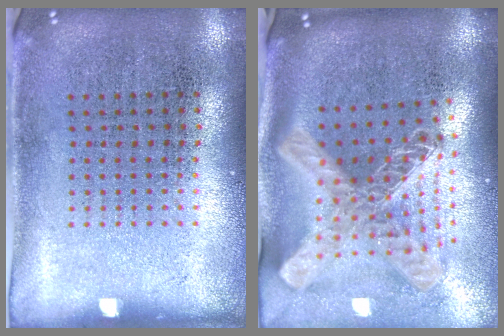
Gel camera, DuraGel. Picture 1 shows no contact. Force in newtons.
{"total": 3.0, "press": 2.1, "slide": 2.1}